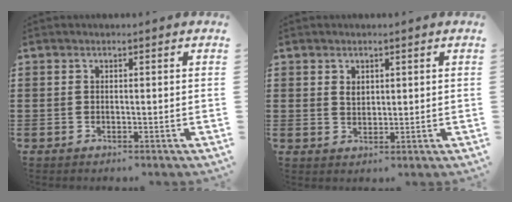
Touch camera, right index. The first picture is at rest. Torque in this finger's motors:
{"motor_torque": [0.01, 0.00, 0.01, 0.04]}